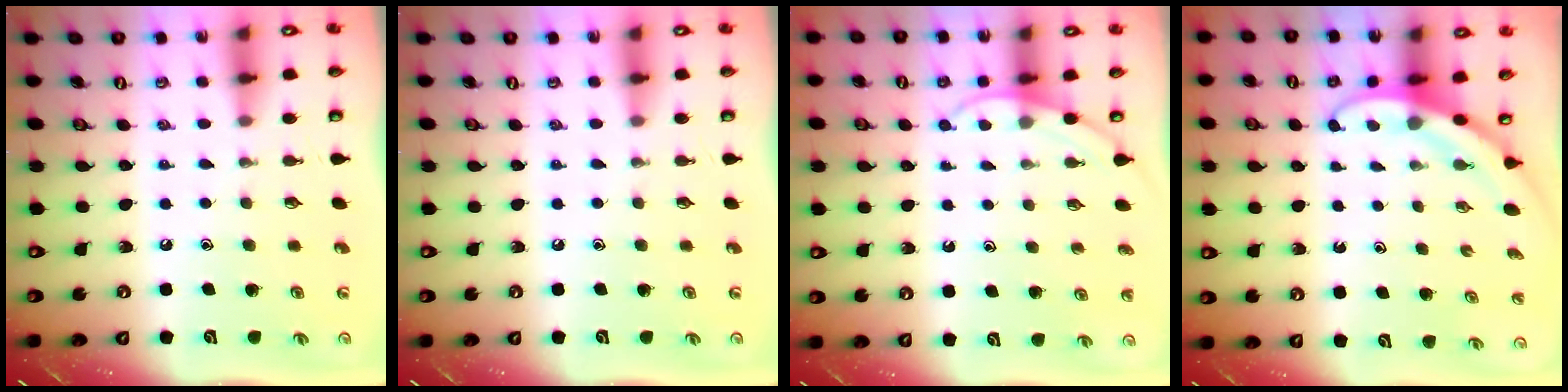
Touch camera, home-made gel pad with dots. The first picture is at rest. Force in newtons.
{"total": 0.0}
{"total": 4.6, "press": 4.6, "slide": 0.5}
{"total": 3.1, "press": 3.1, "slide": 0.0}